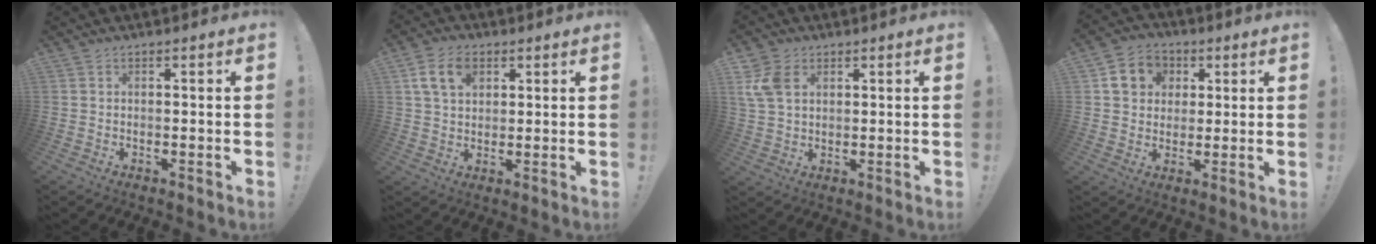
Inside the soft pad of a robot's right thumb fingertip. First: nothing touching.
{"total": 9.4, "force": [3.9, 6.4, 5.7], "torque": [-0.095, -0.002, 0.072]}
{"total": 9.0, "force": [3.2, 6.5, 5.3], "torque": [-0.113, -0.002, 0.063]}
{"total": 9.8, "force": [3.2, 8.6, 3.5], "torque": [-0.049, -0.003, 0.067]}